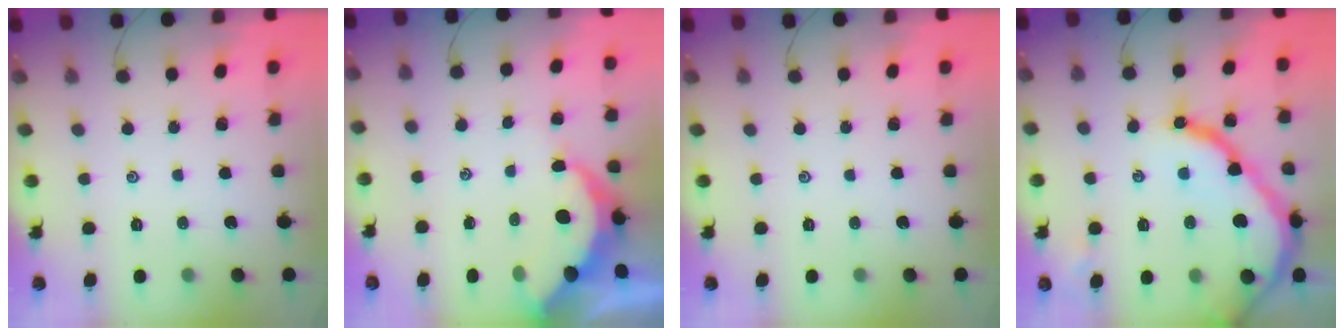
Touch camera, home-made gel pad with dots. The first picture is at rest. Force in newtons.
{"total": 8.8, "press": 8.7, "slide": 1.0}
{"total": 0.0}
{"total": 19.0, "press": 18.9, "slide": 1.9}